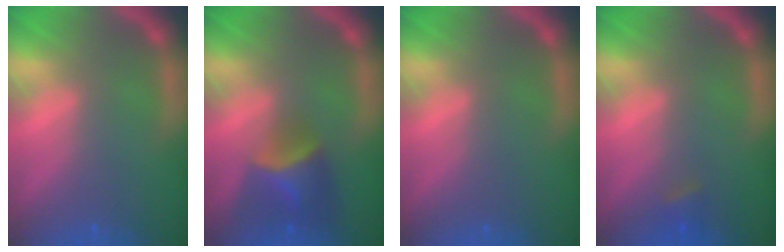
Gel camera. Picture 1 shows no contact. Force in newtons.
{"total": 5.0}
{"total": 0.0}
{"total": 1.4}